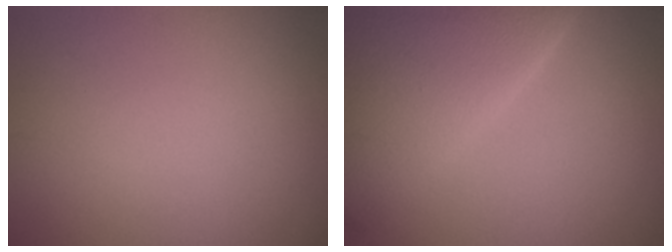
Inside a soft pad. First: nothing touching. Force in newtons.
{"total": 9.9, "press": 9.8, "slide": 0.7}